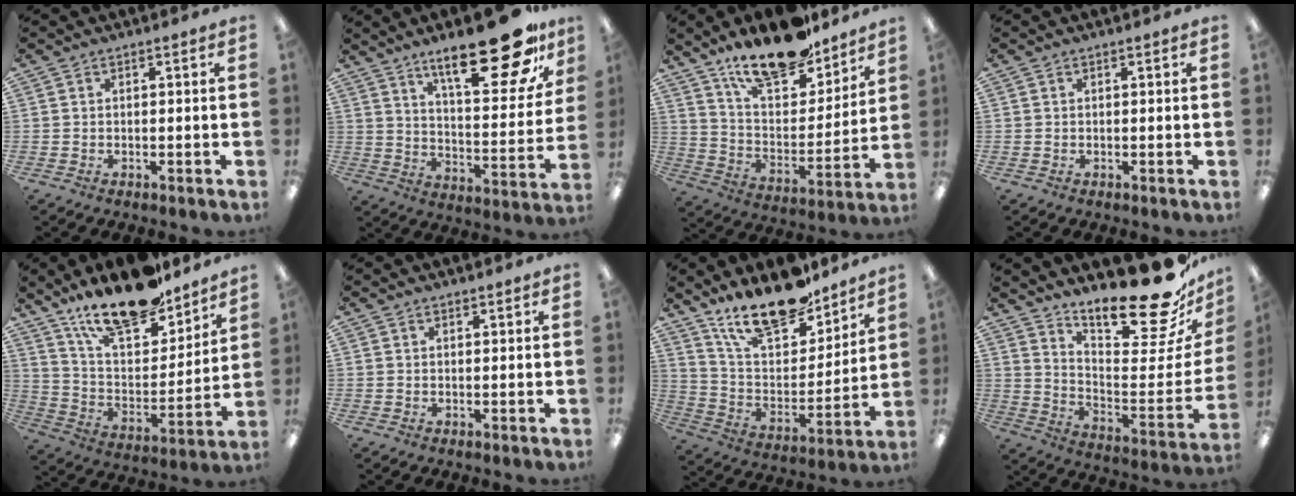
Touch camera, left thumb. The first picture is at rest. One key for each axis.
{"total": 24.4, "fx": 16.2, "fy": 7.4, "fz": 16.6, "tx": -0.243, "ty": -0.101, "tz": 0.259}
{"total": 19.3, "fx": 15.8, "fy": 6.6, "fz": 8.9, "tx": -0.149, "ty": -0.102, "tz": 0.274}
{"total": 0.0}
{"total": 20.4, "fx": 16.7, "fy": 6.5, "fz": 9.6, "tx": -0.170, "ty": -0.105, "tz": 0.291}
{"total": 0.8, "fx": 0.7, "fy": 0.2, "fz": 0.1, "tx": -0.004, "ty": 0.000, "tz": 0.014}
{"total": 19.6, "fx": 16.0, "fy": 6.8, "fz": 9.1, "tx": -0.169, "ty": -0.098, "tz": 0.282}
{"total": 24.2, "fx": 19.3, "fy": 5.7, "fz": 13.4, "tx": -0.166, "ty": -0.156, "tz": 0.307}